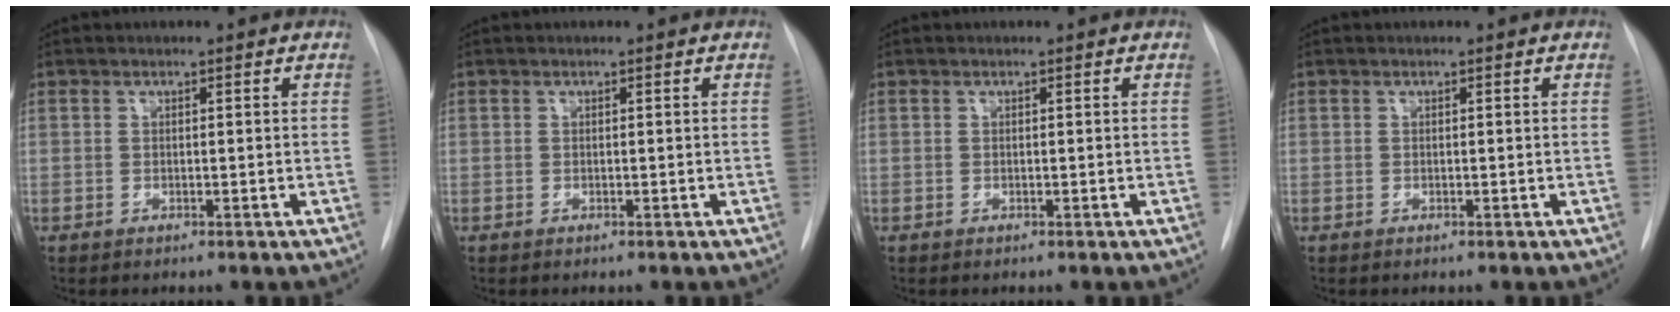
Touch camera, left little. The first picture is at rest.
{"total": 0.0}
{"total": 0.0}
{"total": 0.0}